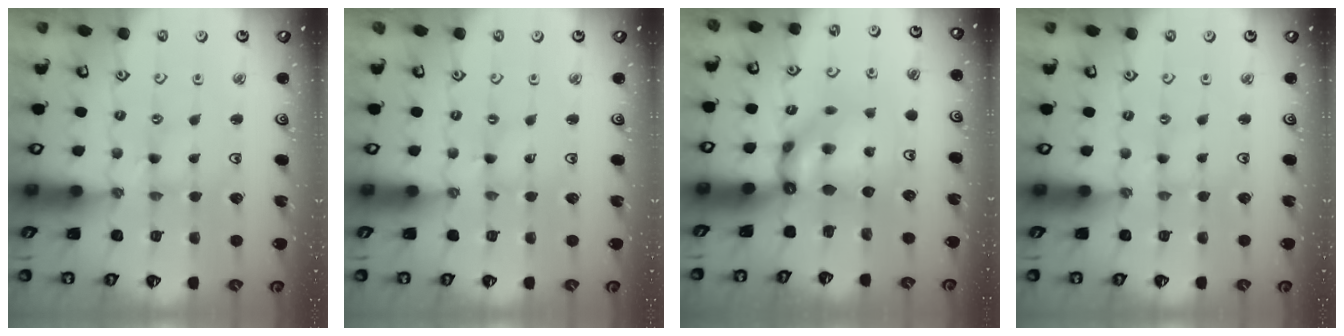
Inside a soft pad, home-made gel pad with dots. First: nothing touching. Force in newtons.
{"total": 0.0}
{"total": 8.8, "press": 8.8, "slide": 0.7}
{"total": 0.0}